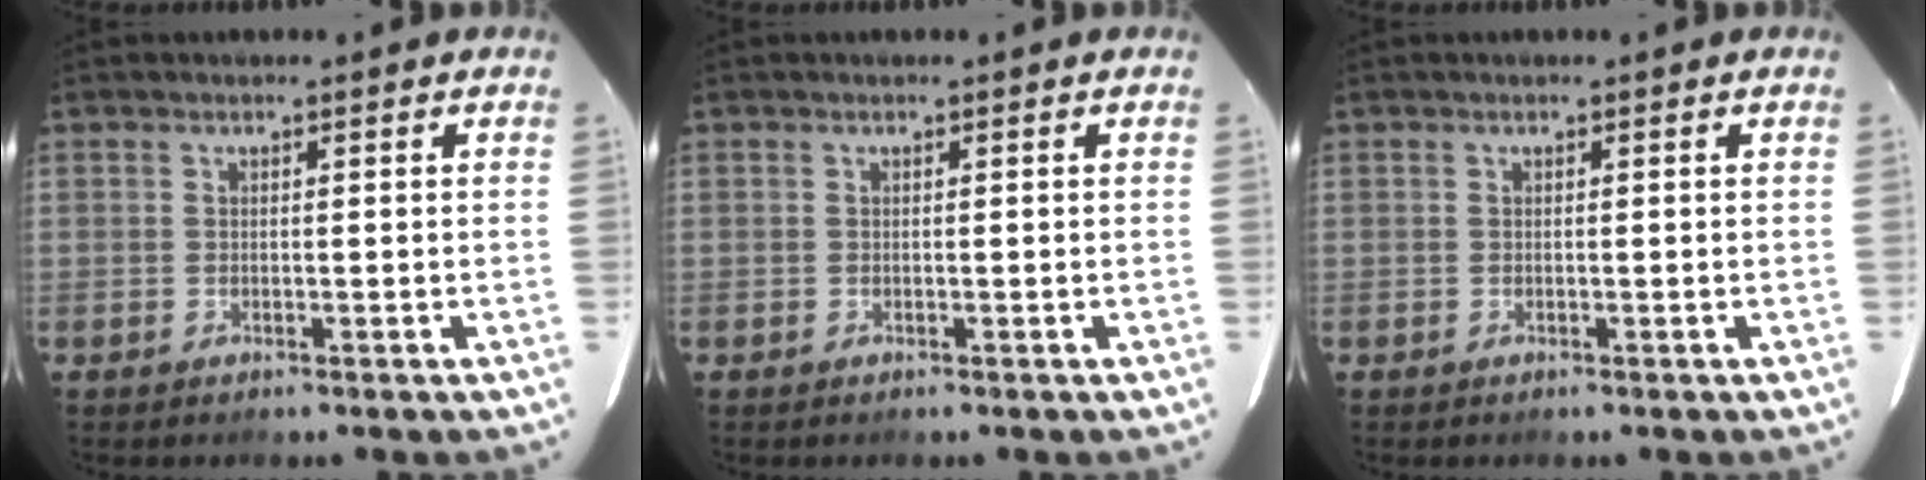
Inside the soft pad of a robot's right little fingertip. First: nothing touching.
{"total": 0.0}
{"total": 0.0}